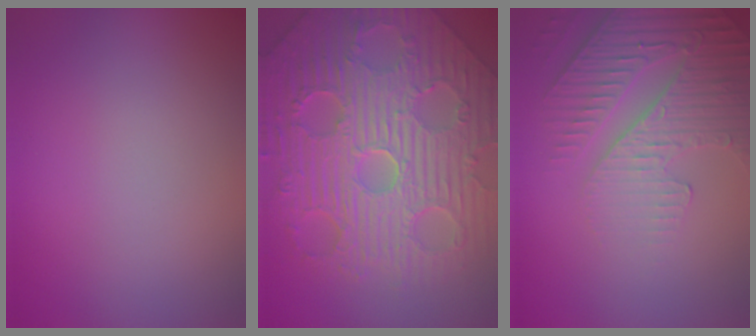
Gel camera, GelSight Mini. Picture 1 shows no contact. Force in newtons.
{"total": 12.5, "press": 8.2, "slide": 9.4}
{"total": 4.2, "press": 4.0, "slide": 1.3}